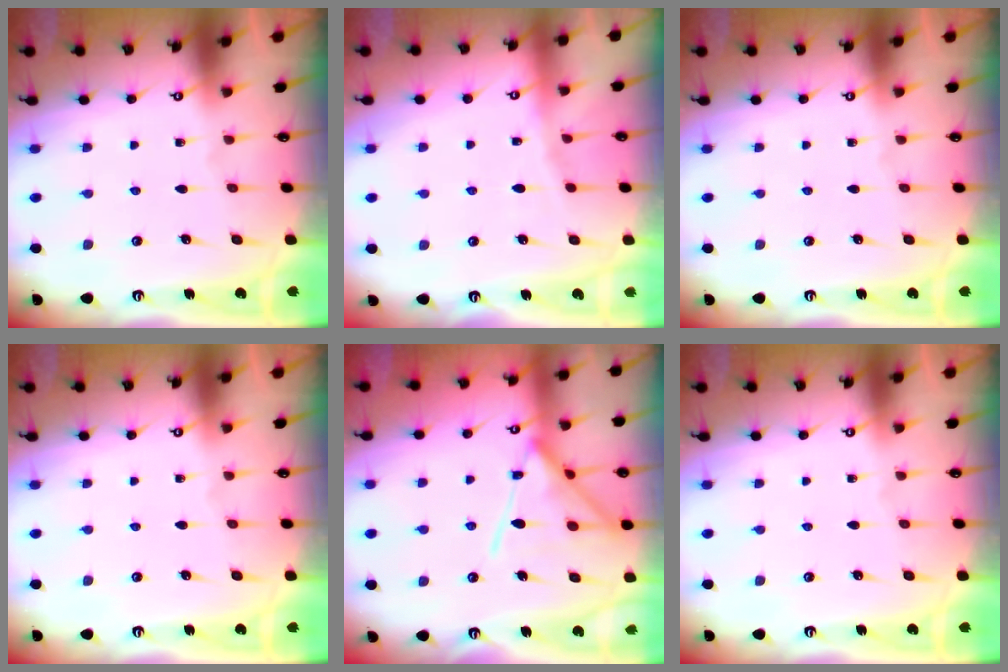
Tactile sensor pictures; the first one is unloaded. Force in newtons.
{"total": 5.3, "press": 5.3, "slide": 0.7}
{"total": 0.0}
{"total": 0.0}
{"total": 15.1, "press": 15.0, "slide": 1.0}
{"total": 0.0}